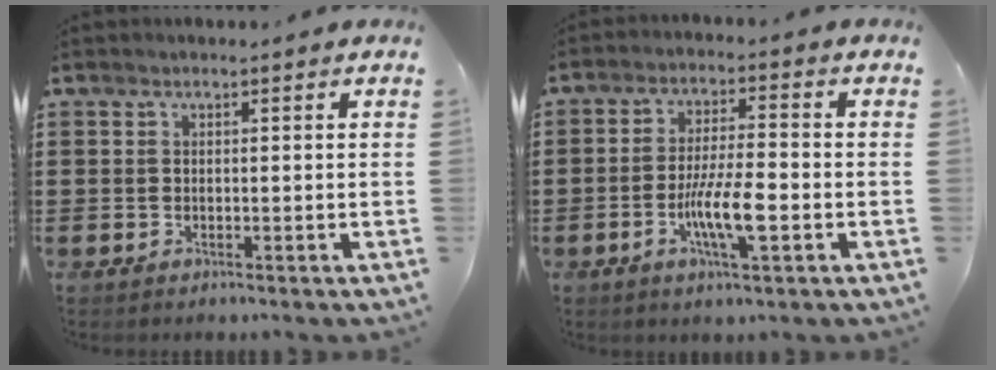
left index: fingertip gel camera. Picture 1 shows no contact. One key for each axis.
{"total": 8.0, "fx": -2.5, "fy": 1.9, "fz": 7.4, "tx": -0.146, "ty": -0.004, "tz": -0.048}